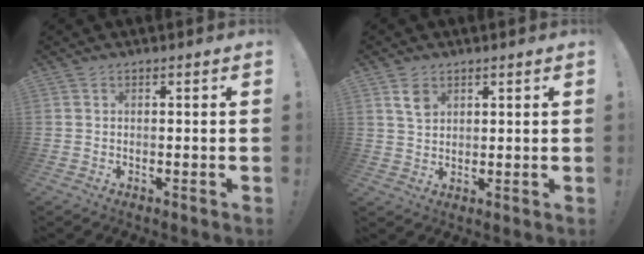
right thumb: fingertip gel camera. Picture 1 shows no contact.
{"total": 4.8, "force": [2.6, 3.3, 2.2], "torque": [-0.021, -0.012, 0.045]}